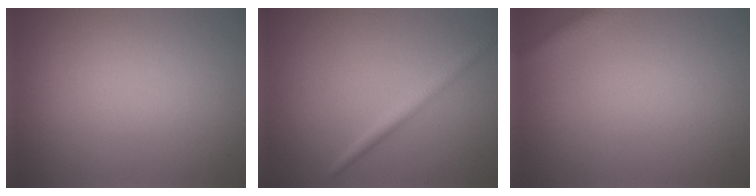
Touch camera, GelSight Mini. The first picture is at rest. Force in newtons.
{"total": 1.8, "press": 1.8, "slide": 0.1}
{"total": 2.0, "press": 2.0, "slide": 0.1}